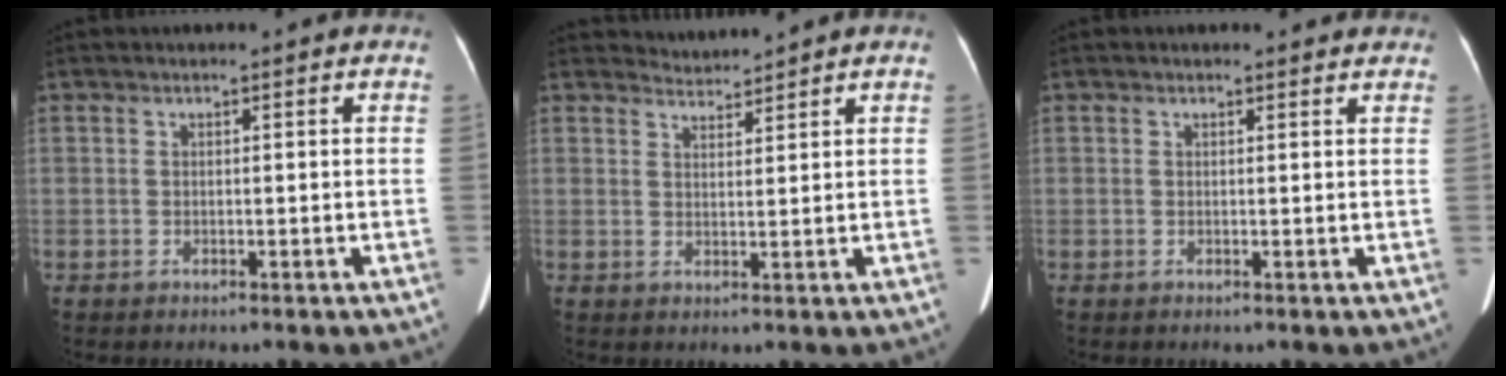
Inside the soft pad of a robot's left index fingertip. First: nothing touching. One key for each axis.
{"total": 2.1, "fx": 1.9, "fy": -0.4, "fz": -0.7, "tx": -0.001, "ty": 0.001, "tz": 0.043}
{"total": 1.4, "fx": 1.3, "fy": 0.6, "fz": 0.2, "tx": -0.006, "ty": 0.000, "tz": 0.003}